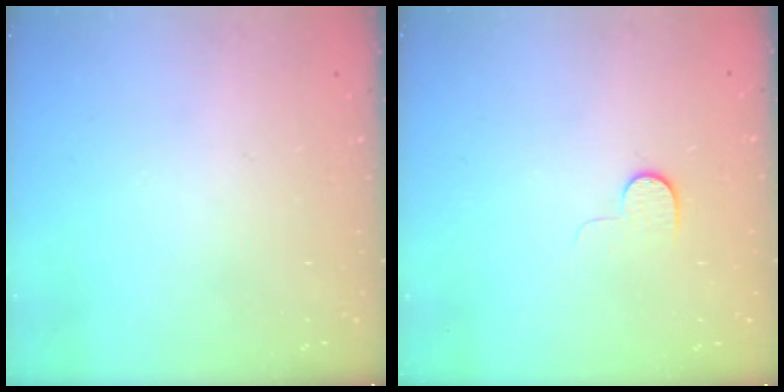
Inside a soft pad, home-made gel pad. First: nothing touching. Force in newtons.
{"total": 4.8, "press": 4.7, "slide": 0.5}